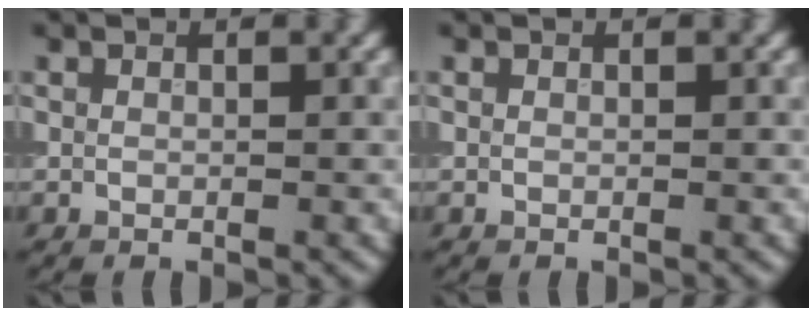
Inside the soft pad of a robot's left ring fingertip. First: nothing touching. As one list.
[{"total": 0.0}]